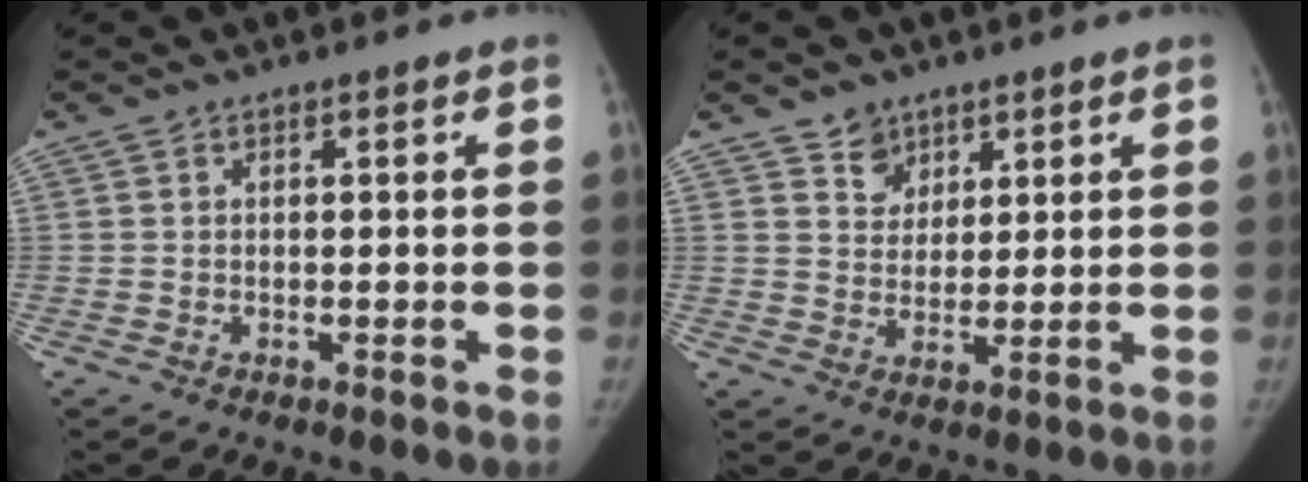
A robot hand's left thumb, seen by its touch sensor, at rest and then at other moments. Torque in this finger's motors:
{"motor_torque": [-0.07, 0.04, 0.08, 0.11, -0.04]}